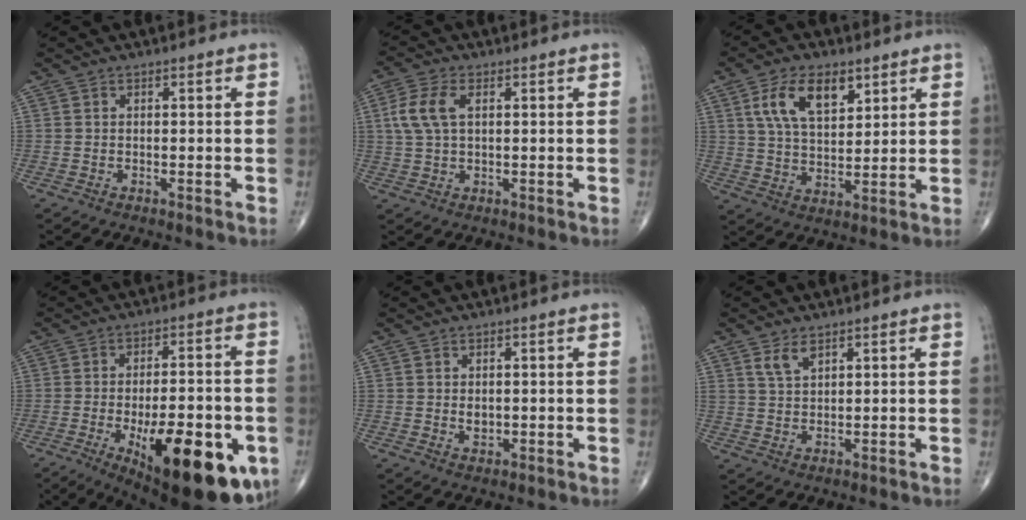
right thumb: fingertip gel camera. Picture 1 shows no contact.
{"total": 6.6, "force": [1.6, 3.5, 5.3], "torque": [-0.130, 0.013, 0.031]}
{"total": 11.0, "force": [5.2, 5.8, 7.9], "torque": [-0.127, -0.017, 0.101]}
{"total": 24.0, "force": [-8.5, 9.2, 20.5], "torque": [-0.243, 0.003, -0.102]}
{"total": 1.8, "force": [0.2, 1.3, 1.2], "torque": [-0.013, -0.003, 0.007]}
{"total": 3.3, "force": [2.2, 1.6, 2.0], "torque": [-0.033, -0.011, 0.048]}